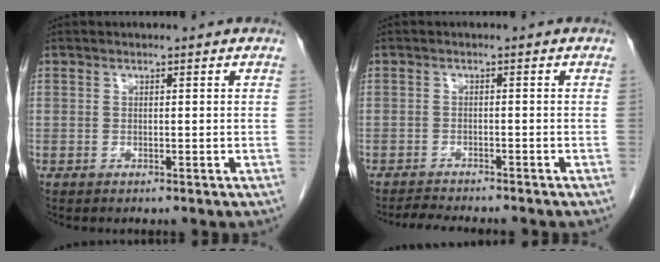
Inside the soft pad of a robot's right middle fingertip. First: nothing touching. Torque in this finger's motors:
{"motor_torque": [0.44, -0.37, 0.02, 0.01]}